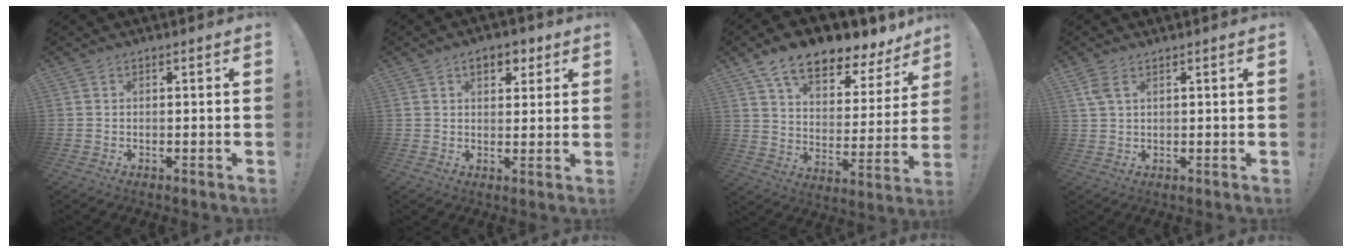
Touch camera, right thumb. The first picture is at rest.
{"total": 6.4, "force": [3.3, 4.0, 3.8], "torque": [-0.044, -0.003, 0.054]}
{"total": 13.2, "force": [9.9, 5.3, 7.0], "torque": [-0.114, -0.075, 0.169]}
{"total": 4.0, "force": [2.5, 1.8, 2.6], "torque": [-0.046, -0.010, 0.046]}